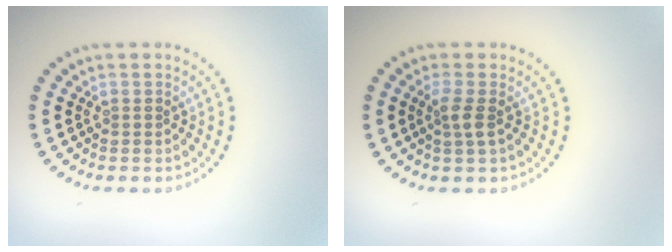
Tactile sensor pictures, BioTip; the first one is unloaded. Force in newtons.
{"total": 1.7, "press": 1.4, "slide": 0.9}